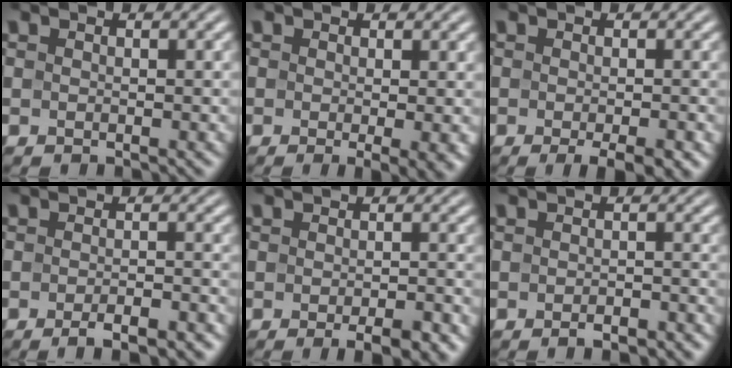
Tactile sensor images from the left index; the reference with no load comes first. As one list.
[{"total": 3.0, "force": [-0.5, 0.6, 2.9], "torque": [-0.040, -0.011, -0.008]}, {"total": 3.3, "force": [-1.5, 0.6, 2.8], "torque": [-0.039, -0.002, -0.022]}, {"total": 3.6, "force": [-2.3, 0.9, 2.7], "torque": [-0.038, 0.000, -0.035]}, {"total": 3.2, "force": [-1.7, 0.7, 2.6], "torque": [-0.038, -0.004, -0.023]}, {"total": 1.9, "force": [-1.4, 0.6, 1.2], "torque": [-0.015, 0.001, -0.019]}]